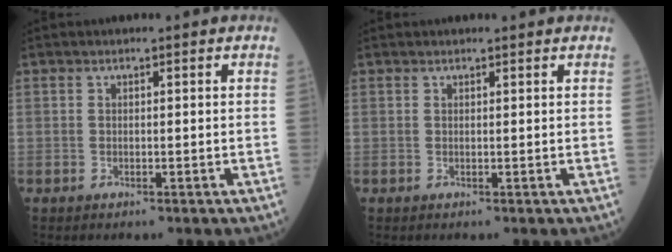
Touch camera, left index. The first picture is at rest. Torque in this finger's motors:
{"motor_torque": [0.36, -0.42, 0.11, 0.06]}